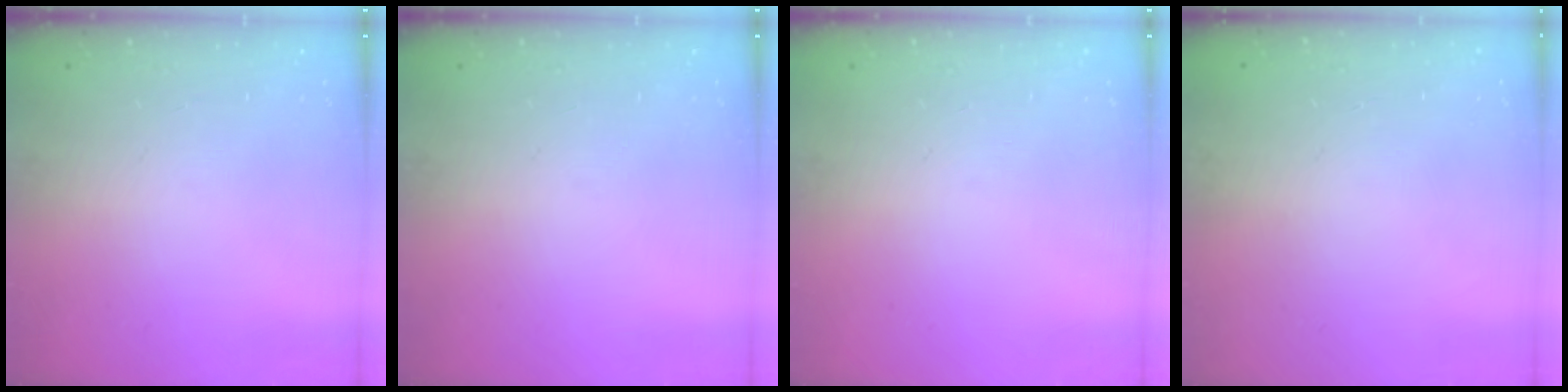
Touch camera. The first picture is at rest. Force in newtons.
{"total": 0.0}
{"total": 0.0}
{"total": 0.0}